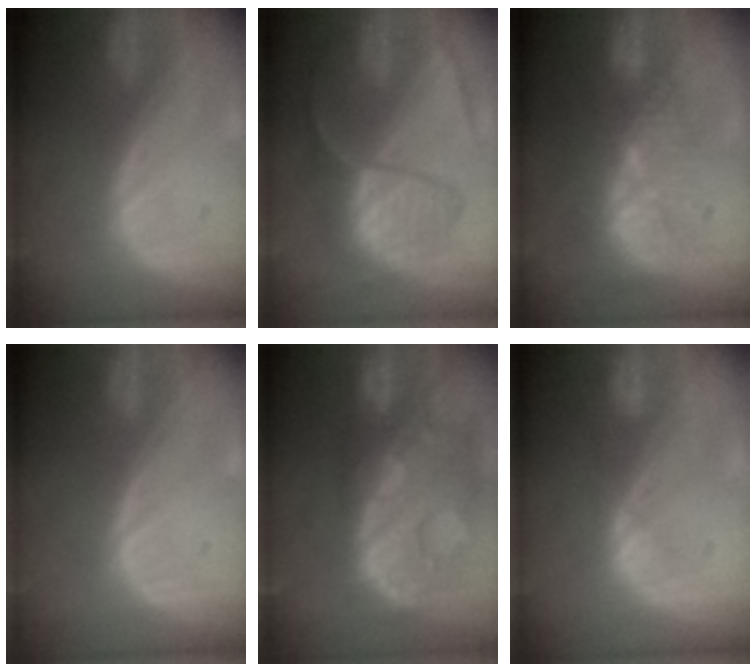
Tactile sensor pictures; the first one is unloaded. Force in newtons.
{"total": 8.9, "press": 7.6, "slide": 4.5}
{"total": 10.2, "press": 8.8, "slide": 5.0}
{"total": 0.0}
{"total": 14.3, "press": 11.6, "slide": 8.4}
{"total": 2.6, "press": 2.5, "slide": 0.8}